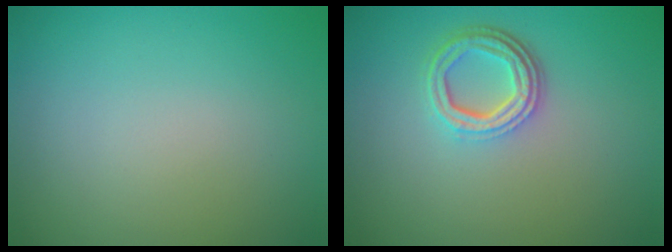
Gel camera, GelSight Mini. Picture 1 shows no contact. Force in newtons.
{"total": 4.0, "press": 3.1, "slide": 2.5}